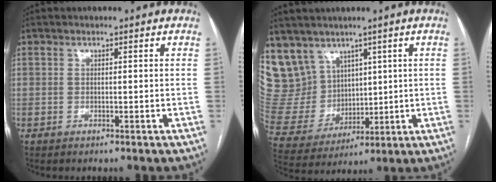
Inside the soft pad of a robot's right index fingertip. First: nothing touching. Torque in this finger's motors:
{"motor_torque": [-0.49, 0.78, 0.05, -0.01]}